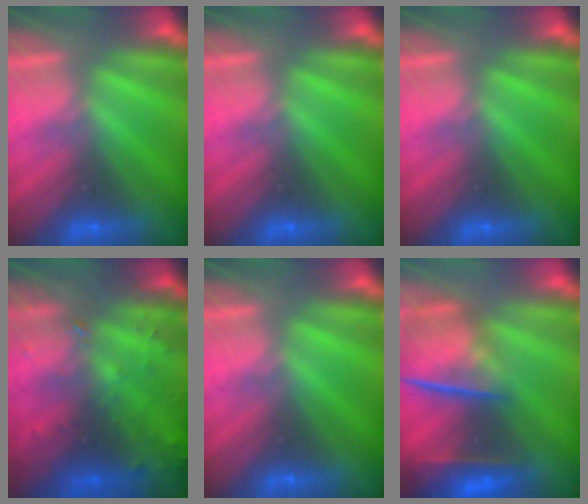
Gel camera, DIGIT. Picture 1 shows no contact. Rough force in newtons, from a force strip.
{"total": 0.0}
{"total": 0.0}
{"total": 6.4}
{"total": 0.0}
{"total": 7.3}